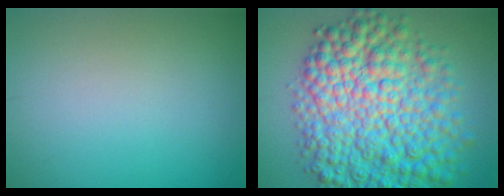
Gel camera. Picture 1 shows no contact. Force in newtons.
{"total": 12.0, "press": 12.0, "slide": 0.1}